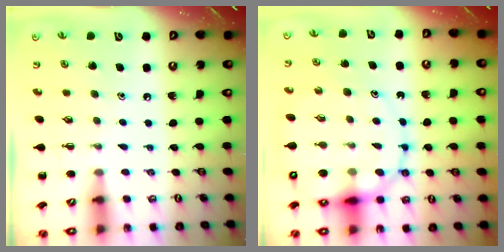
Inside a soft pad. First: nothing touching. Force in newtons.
{"total": 16.7, "press": 16.2, "slide": 4.1}